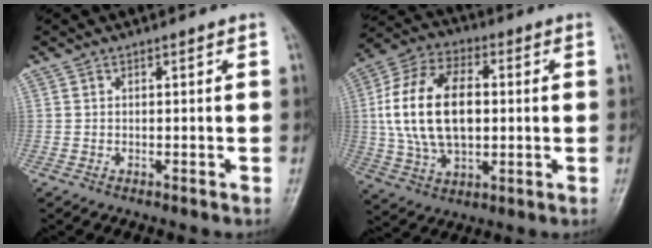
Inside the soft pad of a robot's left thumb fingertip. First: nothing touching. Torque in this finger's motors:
{"motor_torque": [1.12, 3.89, 1.94, -0.31, 0.58]}